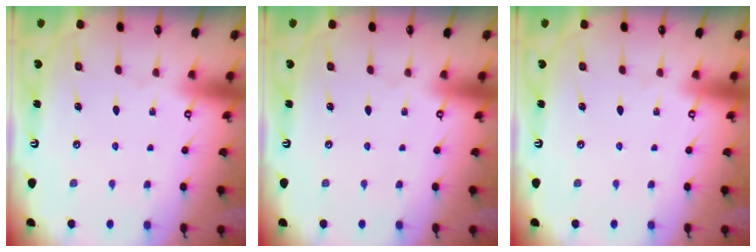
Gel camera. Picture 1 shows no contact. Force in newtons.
{"total": 0.0}
{"total": 0.0}